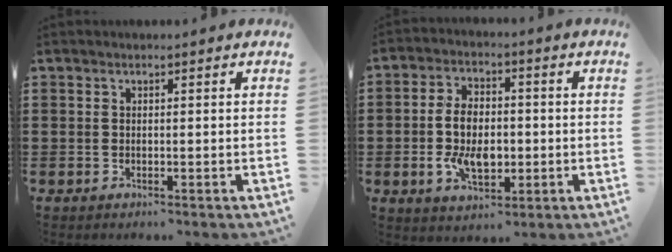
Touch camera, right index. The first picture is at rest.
{"total": 8.0, "force": [-1.2, 4.9, 6.3], "torque": [-0.130, 0.002, -0.026]}